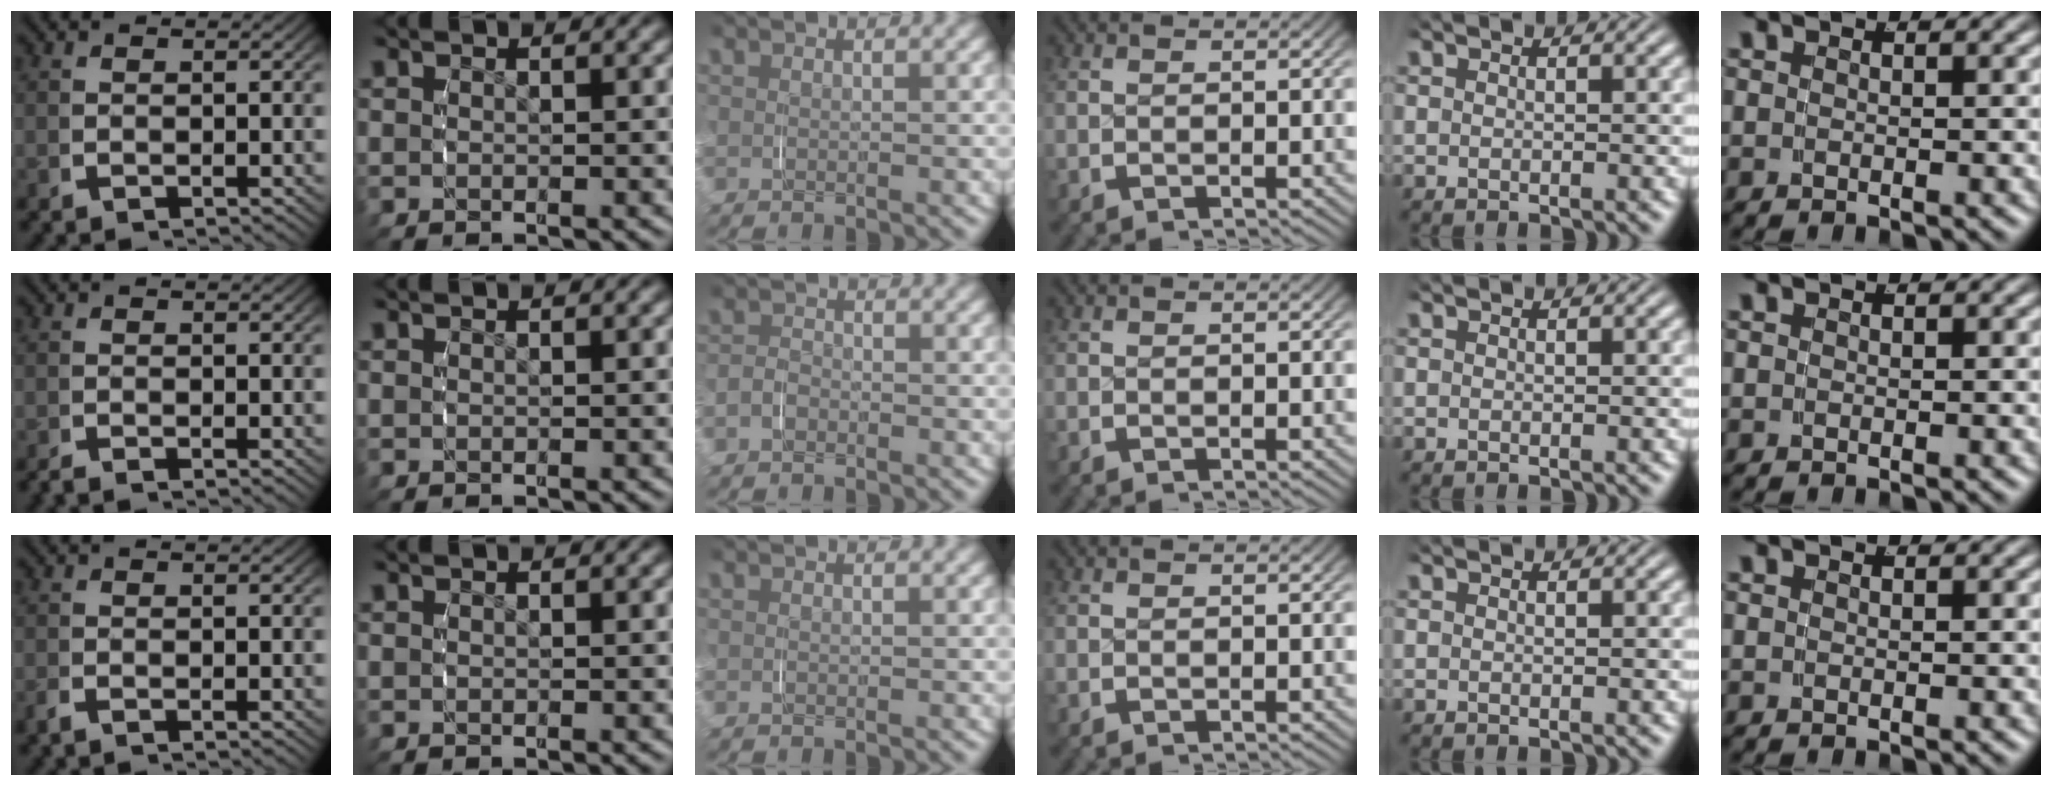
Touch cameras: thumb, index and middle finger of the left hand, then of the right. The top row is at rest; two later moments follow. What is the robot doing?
{"motion": "grasp_and_lifting", "object": "paper"}